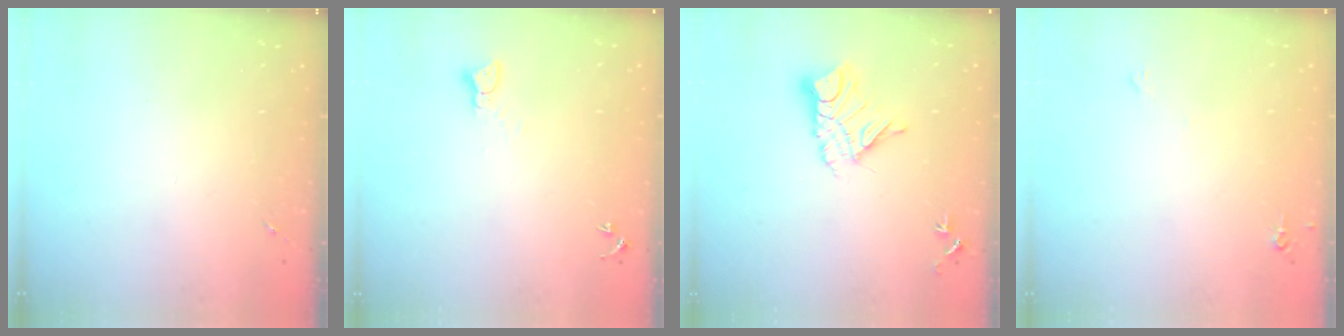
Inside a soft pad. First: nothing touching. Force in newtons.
{"total": 2.3, "press": 2.3, "slide": 0.3}
{"total": 11.9, "press": 11.9, "slide": 1.1}
{"total": 4.1, "press": 4.0, "slide": 0.7}